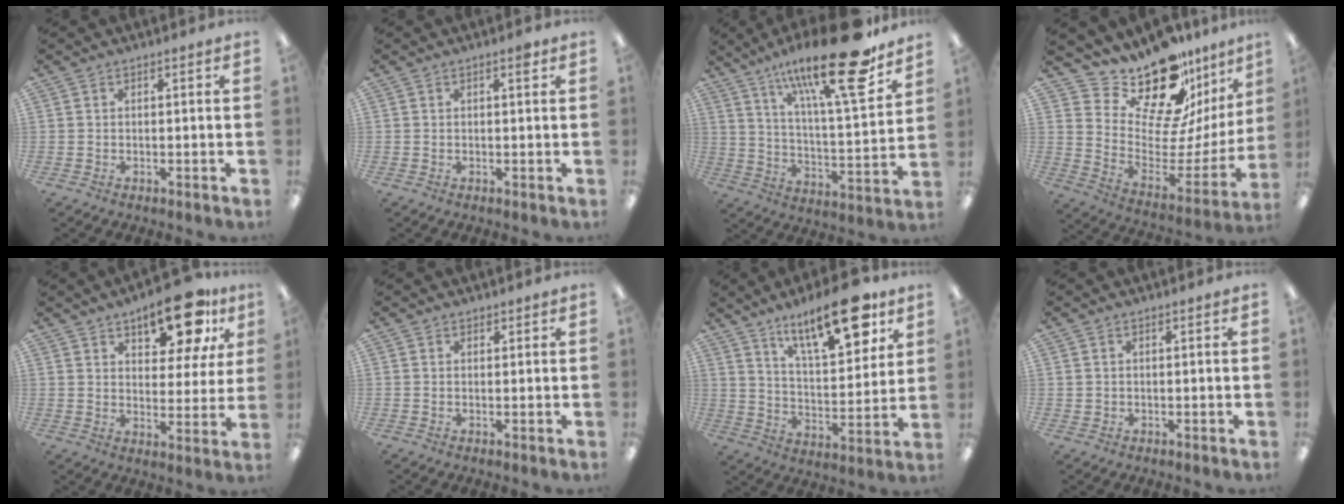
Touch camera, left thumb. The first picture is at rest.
{"total": 1.5, "force": [0.8, 0.4, 1.2], "torque": [-0.011, -0.004, 0.009]}
{"total": 24.3, "force": [16.5, 5.4, 17.0], "torque": [-0.271, -0.100, 0.260]}
{"total": 20.7, "force": [18.1, 7.0, 7.3], "torque": [-0.116, -0.169, 0.312]}
{"total": 15.4, "force": [10.4, 6.6, 9.2], "torque": [-0.118, -0.056, 0.172]}
{"total": 1.1, "force": [0.9, 0.6, 0.0], "torque": [0.008, -0.003, 0.016]}
{"total": 19.5, "force": [13.1, 6.8, 12.7], "torque": [-0.181, -0.072, 0.209]}
{"total": 0.8, "force": [0.5, 0.6, -0.1], "torque": [0.001, 0.002, 0.009]}